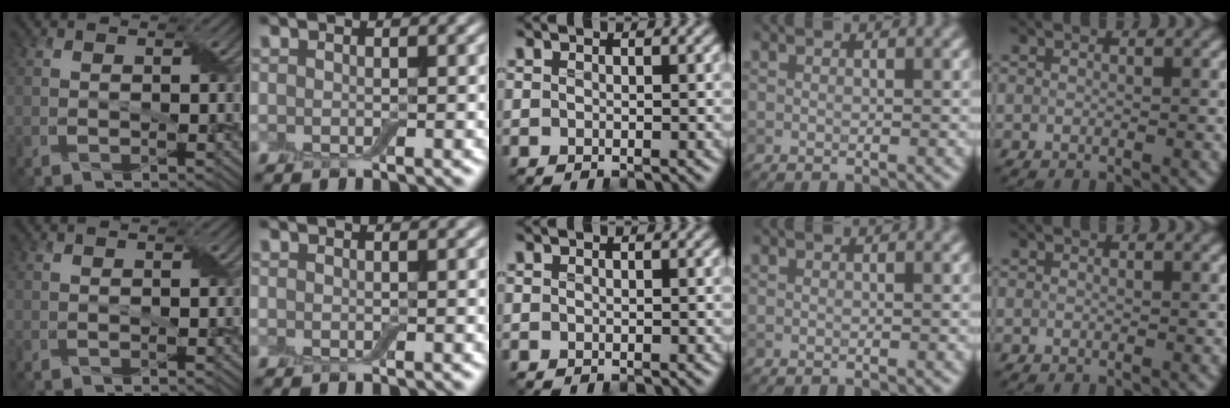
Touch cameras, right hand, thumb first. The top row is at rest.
{}